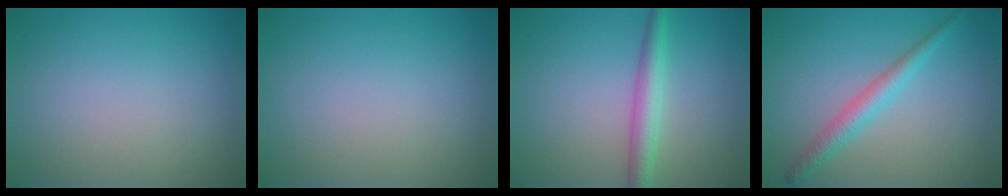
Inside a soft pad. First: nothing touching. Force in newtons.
{"total": 0.0}
{"total": 2.9, "press": 2.9, "slide": 0.1}
{"total": 2.4, "press": 2.4, "slide": 0.1}